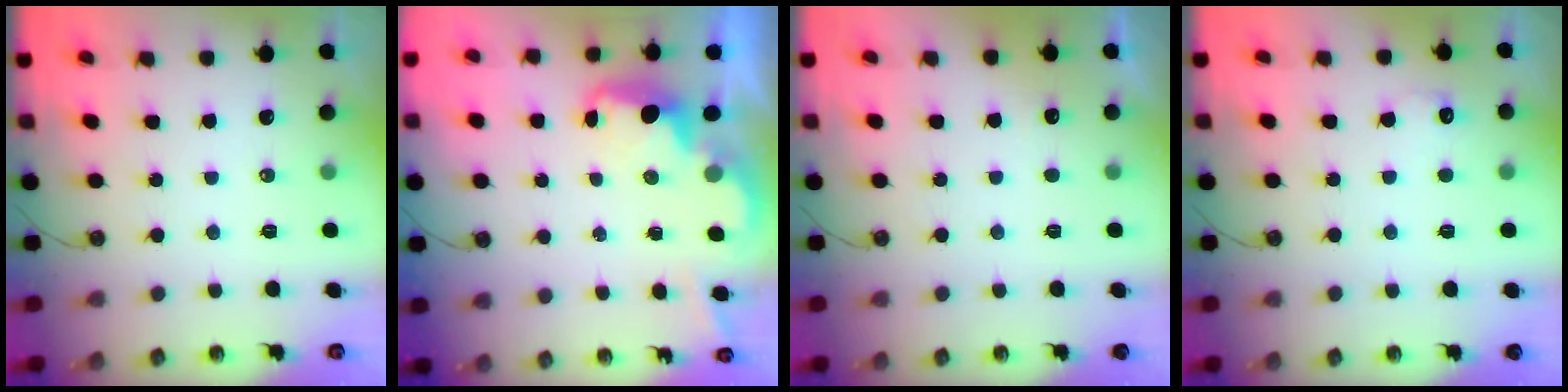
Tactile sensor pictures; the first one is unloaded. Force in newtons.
{"total": 2.7, "press": 2.6, "slide": 0.4}
{"total": 3.1, "press": 2.9, "slide": 1.0}
{"total": 6.0, "press": 6.0, "slide": 0.6}